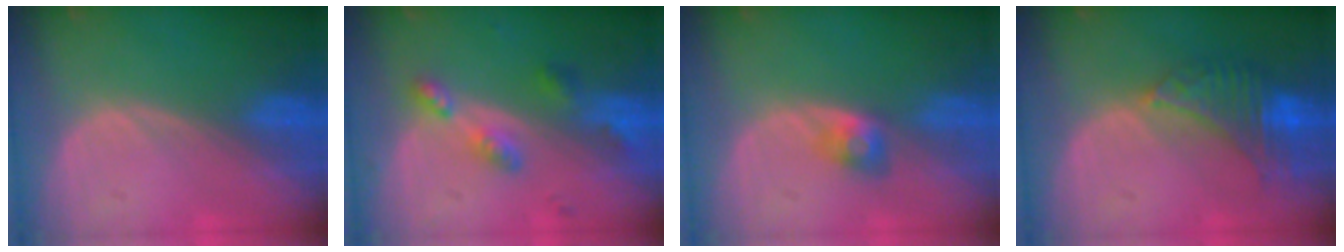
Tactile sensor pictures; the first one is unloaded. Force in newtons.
{"total": 5.2, "press": 4.8, "slide": 1.8}
{"total": 2.8, "press": 2.6, "slide": 1.2}
{"total": 8.1, "press": 6.9, "slide": 4.1}